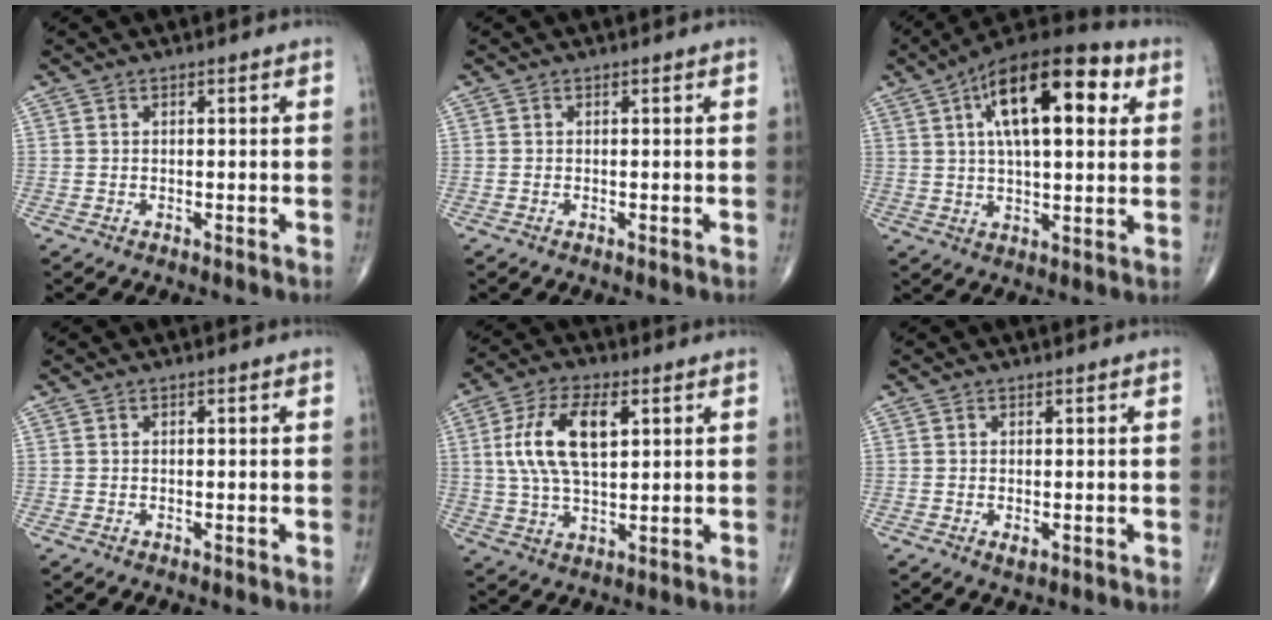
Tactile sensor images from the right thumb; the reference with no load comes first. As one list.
[{"total": 0.0}, {"total": 20.7, "force": [6.9, 8.8, 17.4], "torque": [-0.260, 0.011, 0.104]}, {"total": 0.0}, {"total": 12.8, "force": [3.2, 6.2, 10.7], "torque": [-0.208, 0.001, 0.062]}, {"total": 1.0, "force": [-0.2, 0.5, 0.9], "torque": [-0.015, -0.004, -0.002]}]